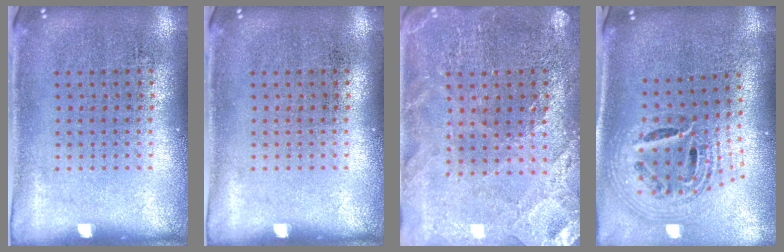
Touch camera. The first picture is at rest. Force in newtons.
{"total": 0.0}
{"total": 1.0, "press": 1.0, "slide": 0.1}
{"total": 2.2, "press": 1.6, "slide": 1.6}